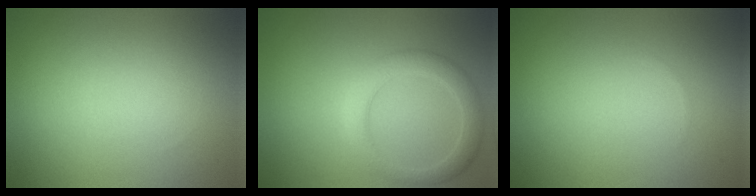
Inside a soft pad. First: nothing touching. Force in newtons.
{"total": 3.1, "press": 3.1, "slide": 0.1}
{"total": 0.0}